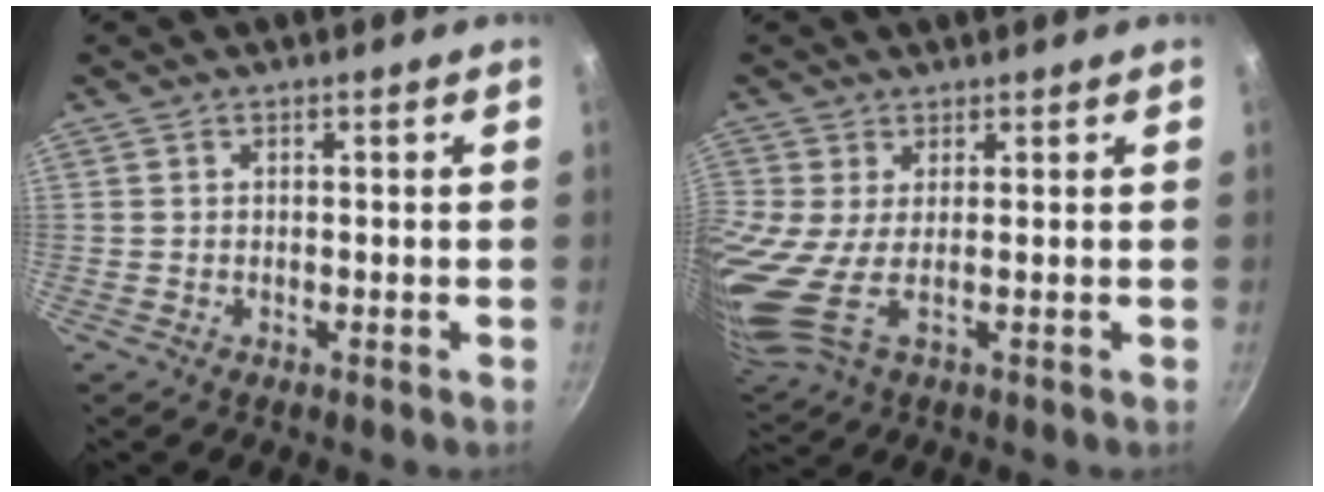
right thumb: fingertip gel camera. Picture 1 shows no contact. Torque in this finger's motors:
{"motor_torque": [-0.98, 2.38, 2.65, -0.12, 0.36]}